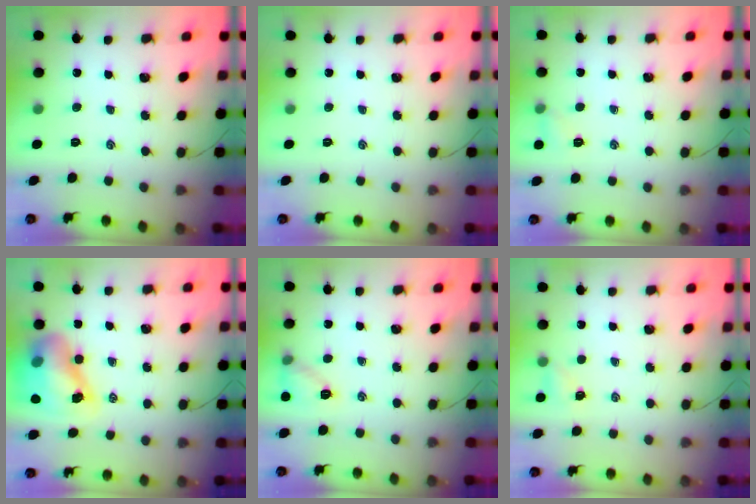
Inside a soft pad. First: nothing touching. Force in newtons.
{"total": 0.0}
{"total": 5.1, "press": 5.0, "slide": 1.2}
{"total": 13.5, "press": 13.0, "slide": 3.7}
{"total": 7.8, "press": 7.7, "slide": 1.1}
{"total": 2.4, "press": 2.3, "slide": 0.9}